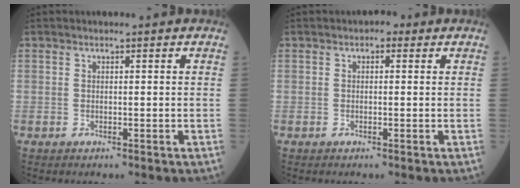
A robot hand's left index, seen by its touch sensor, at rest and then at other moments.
{"total": 1.2, "force": [0.4, 0.9, 0.7], "torque": [-0.005, 0.004, -0.003]}